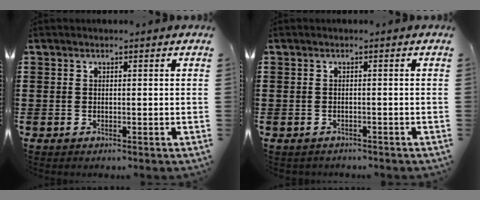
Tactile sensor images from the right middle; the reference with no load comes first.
{"total": 0.7, "force": [-0.7, 0.2, 0.0], "torque": [-0.002, 0.001, -0.015]}